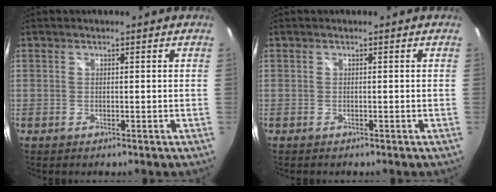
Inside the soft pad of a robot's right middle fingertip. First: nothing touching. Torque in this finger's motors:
{"motor_torque": [0.73, -0.60, -0.03, -0.01]}